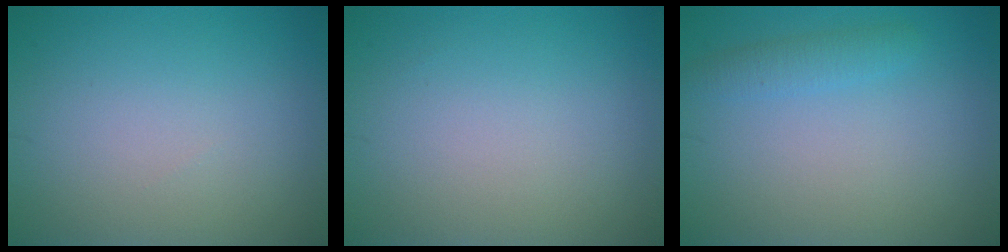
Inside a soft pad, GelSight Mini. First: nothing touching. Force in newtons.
{"total": 0.0}
{"total": 1.6, "press": 1.6, "slide": 0.0}